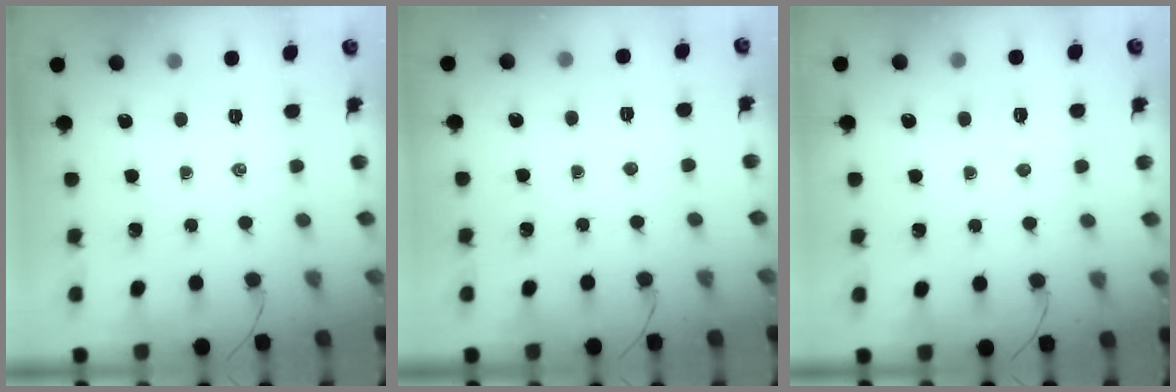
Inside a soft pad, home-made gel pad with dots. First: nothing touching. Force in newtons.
{"total": 1.9, "press": 1.8, "slide": 0.6}
{"total": 4.2, "press": 4.0, "slide": 1.0}